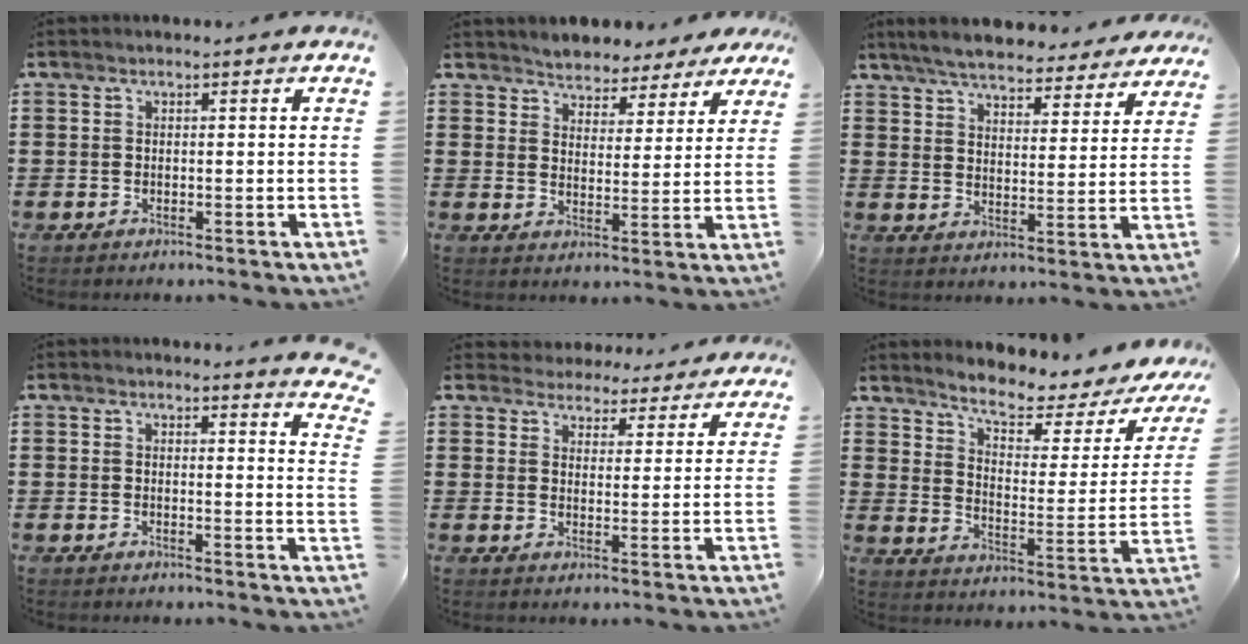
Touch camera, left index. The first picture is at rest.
{"total": 3.7, "force": [3.5, 1.1, -0.7], "torque": [-0.010, -0.014, 0.060]}
{"total": 5.8, "force": [5.5, 0.5, 1.6], "torque": [-0.058, -0.028, 0.096]}
{"total": 2.7, "force": [2.6, -0.4, 0.7], "torque": [-0.015, -0.012, 0.046]}
{"total": 4.0, "force": [3.9, 0.9, -0.1], "torque": [-0.021, -0.020, 0.070]}
{"total": 5.2, "force": [3.7, 1.4, 3.4], "torque": [-0.070, -0.028, 0.051]}